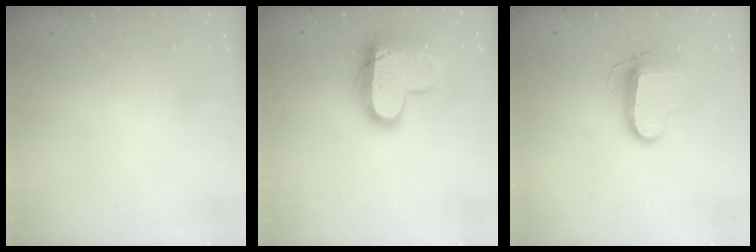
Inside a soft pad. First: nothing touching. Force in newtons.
{"total": 15.3, "press": 15.2, "slide": 1.2}
{"total": 9.3, "press": 9.3, "slide": 0.5}